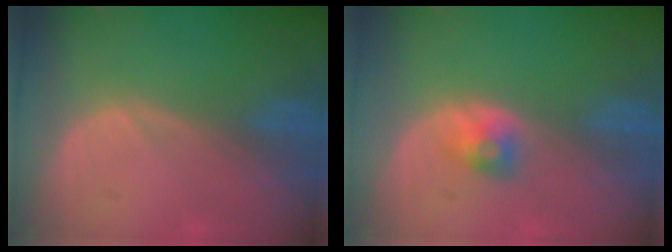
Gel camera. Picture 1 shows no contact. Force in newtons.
{"total": 2.7, "press": 2.4, "slide": 1.1}